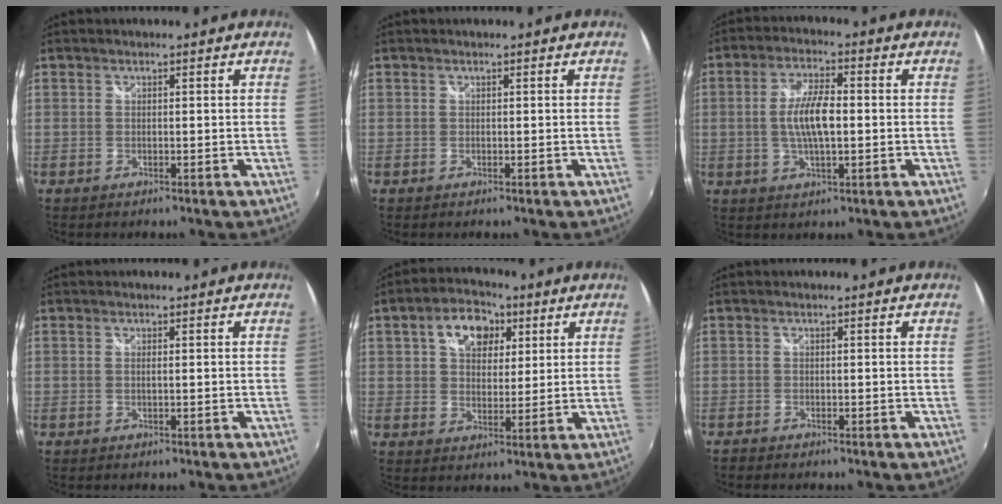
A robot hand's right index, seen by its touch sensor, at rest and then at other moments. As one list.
[{"total": 0.0}, {"total": 7.9, "force": [-0.4, 2.6, 7.4], "torque": [-0.142, 0.003, -0.008]}, {"total": 0.7, "force": [-0.1, -0.1, 0.7], "torque": [-0.013, 0.000, -0.003]}, {"total": 9.5, "force": [3.7, 6.4, 5.9], "torque": [-0.106, 0.026, 0.060]}, {"total": 1.2, "force": [-1.1, 0.4, 0.0], "torque": [-0.005, -0.003, -0.022]}]